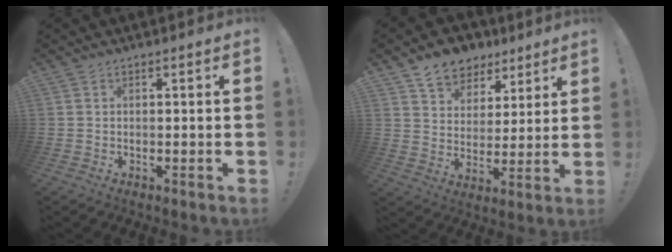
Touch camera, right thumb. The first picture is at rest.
{"total": 10.0, "force": [7.5, 6.4, 1.9], "torque": [-0.029, -0.058, 0.144]}